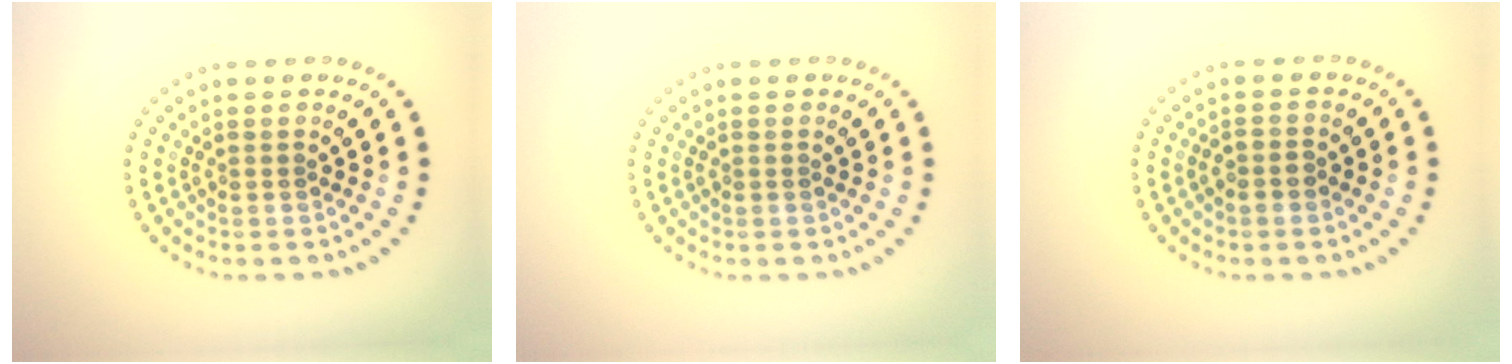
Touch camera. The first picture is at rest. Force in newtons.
{"total": 0.0}
{"total": 1.2, "press": 1.1, "slide": 0.5}